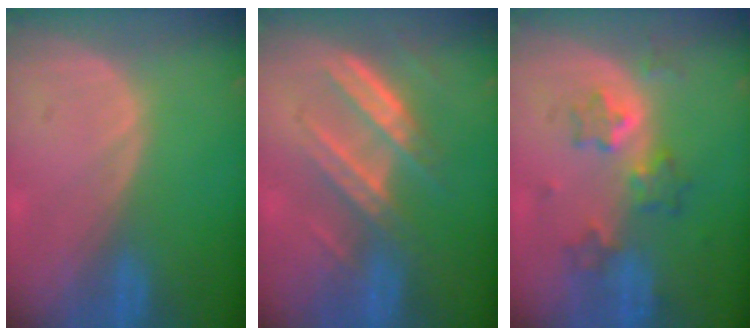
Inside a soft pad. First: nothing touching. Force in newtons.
{"total": 7.7, "press": 7.0, "slide": 3.1}
{"total": 6.2, "press": 5.8, "slide": 1.9}